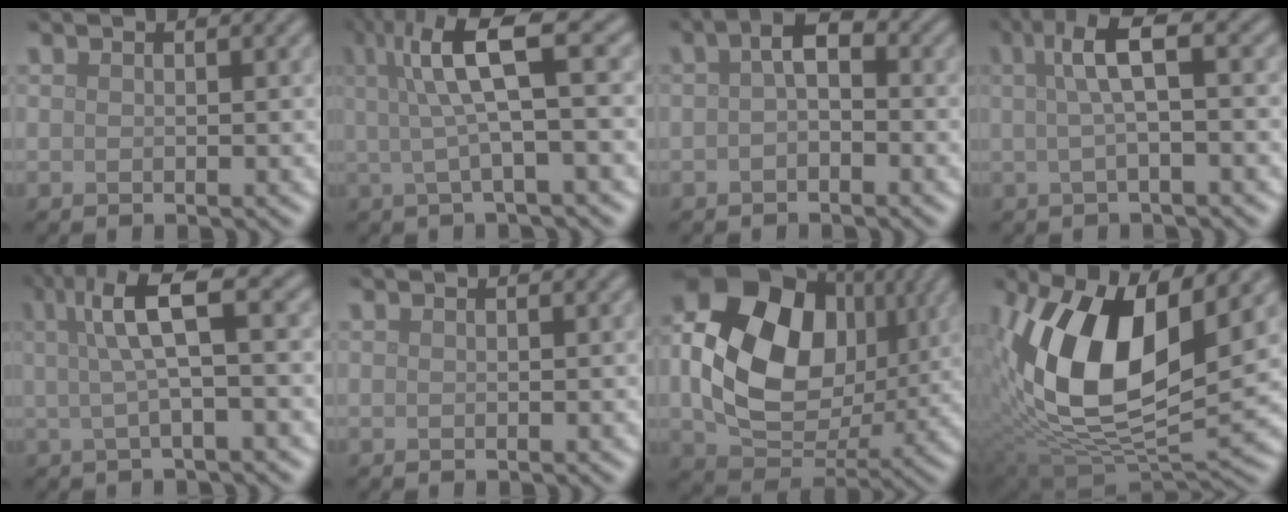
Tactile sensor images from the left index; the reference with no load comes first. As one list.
[{"total": 6.5, "force": [1.6, 1.3, 6.2], "torque": [-0.107, 0.016, 0.024]}, {"total": 2.4, "force": [-0.1, 1.2, 2.1], "torque": [-0.035, 0.007, -0.010]}, {"total": 4.1, "force": [0.7, 1.0, 4.0], "torque": [-0.068, 0.013, 0.009]}, {"total": 5.5, "force": [1.2, 1.2, 5.3], "torque": [-0.089, 0.018, 0.017]}, {"total": 0.0}, {"total": 13.0, "force": [1.7, 9.7, 8.5], "torque": [-0.162, 0.005, 0.029]}, {"total": 13.7, "force": [3.6, 6.5, 11.5], "torque": [-0.217, 0.003, 0.059]}]